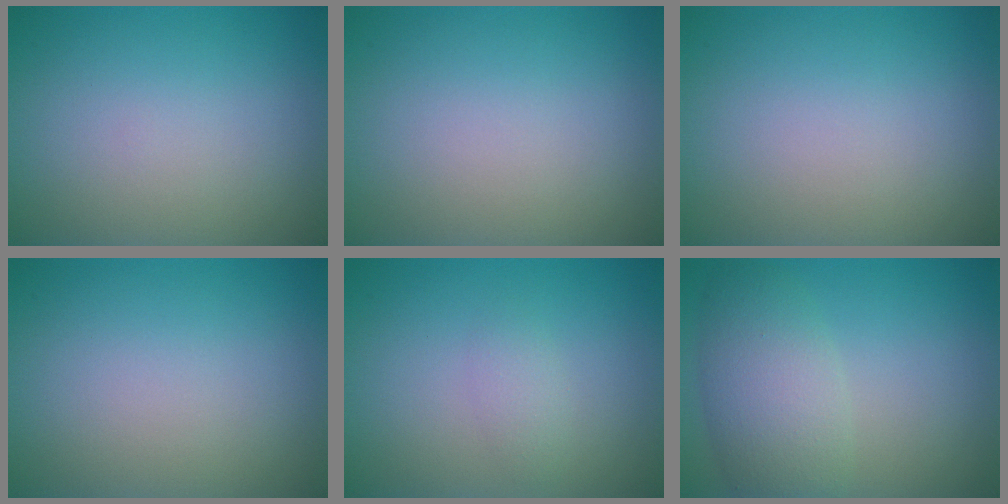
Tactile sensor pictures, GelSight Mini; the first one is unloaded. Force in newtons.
{"total": 0.0}
{"total": 0.0}
{"total": 0.0}
{"total": 1.3, "press": 1.3, "slide": 0.0}
{"total": 5.1, "press": 5.1, "slide": 0.2}